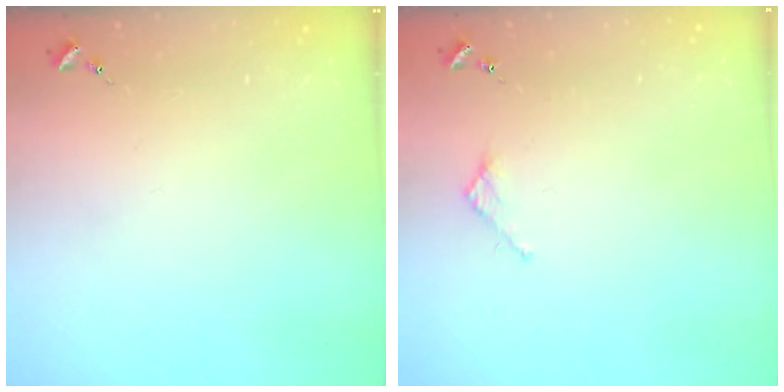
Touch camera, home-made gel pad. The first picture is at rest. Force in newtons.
{"total": 2.7, "press": 2.7, "slide": 0.2}